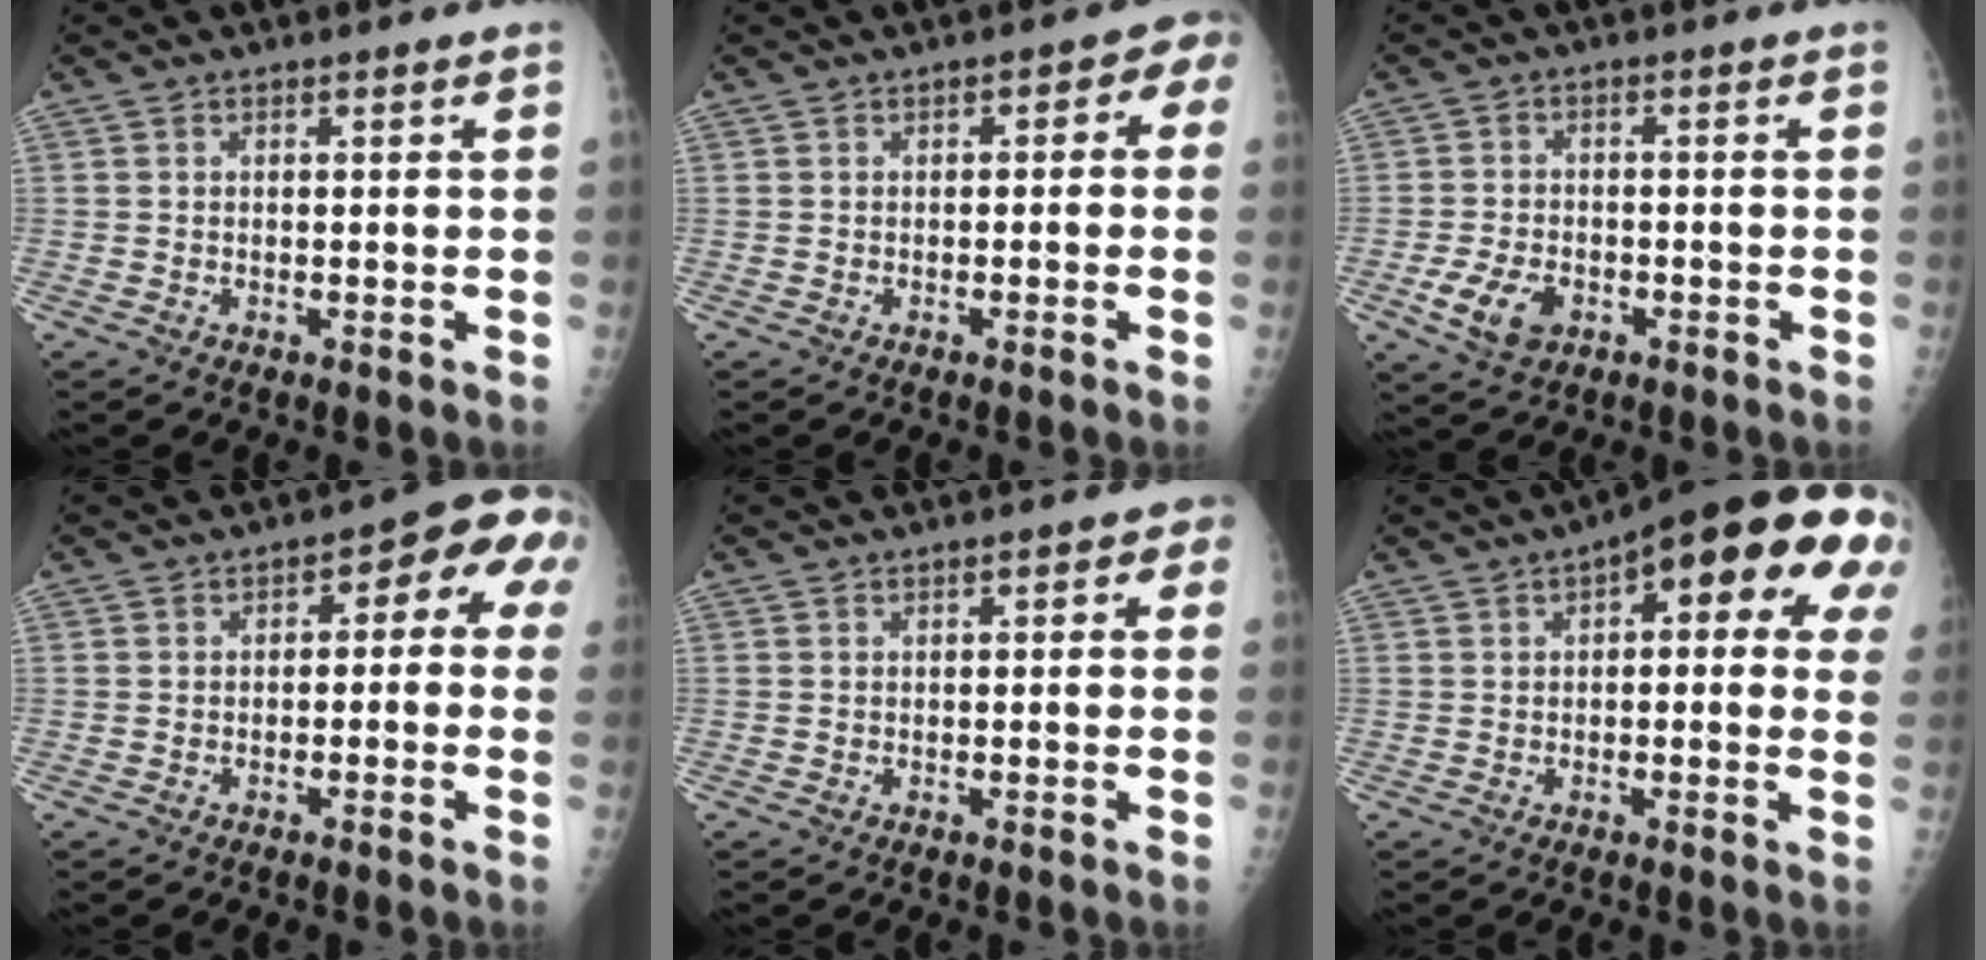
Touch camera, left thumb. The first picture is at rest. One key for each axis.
{"total": 3.8, "fx": -0.5, "fy": 2.4, "fz": 2.8, "tx": -0.009, "ty": 0.026, "tz": -0.016}
{"total": 6.7, "fx": -2.7, "fy": 4.5, "fz": 4.2, "tx": -0.078, "ty": 0.005, "tz": -0.045}
{"total": 7.8, "fx": -0.2, "fy": 4.6, "fz": 6.3, "tx": -0.037, "ty": 0.041, "tz": -0.016}
{"total": 2.4, "fx": 0.2, "fy": 1.5, "fz": 1.9, "tx": -0.005, "ty": 0.006, "tz": -0.008}
{"total": 18.5, "fx": 6.4, "fy": 7.2, "fz": 15.8, "tx": -0.176, "ty": 0.018, "tz": 0.067}